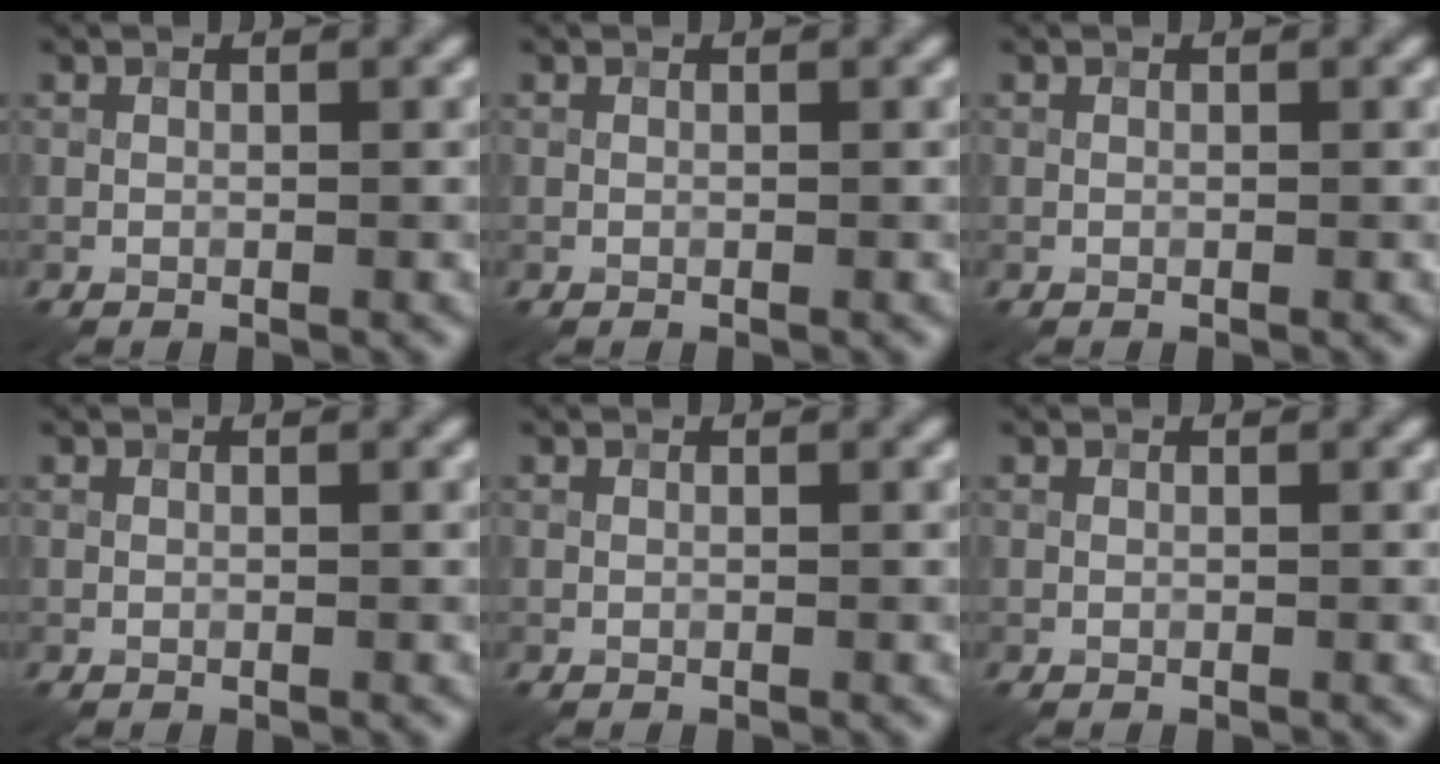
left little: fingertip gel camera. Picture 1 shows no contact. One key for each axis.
{"total": 0.0}
{"total": 0.0}
{"total": 0.0}
{"total": 0.0}
{"total": 0.0}